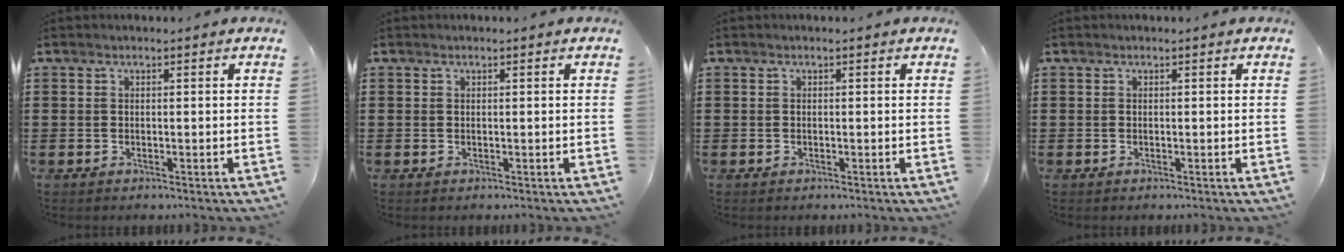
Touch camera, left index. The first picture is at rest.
{"total": 0.0}
{"total": 0.0}
{"total": 0.0}